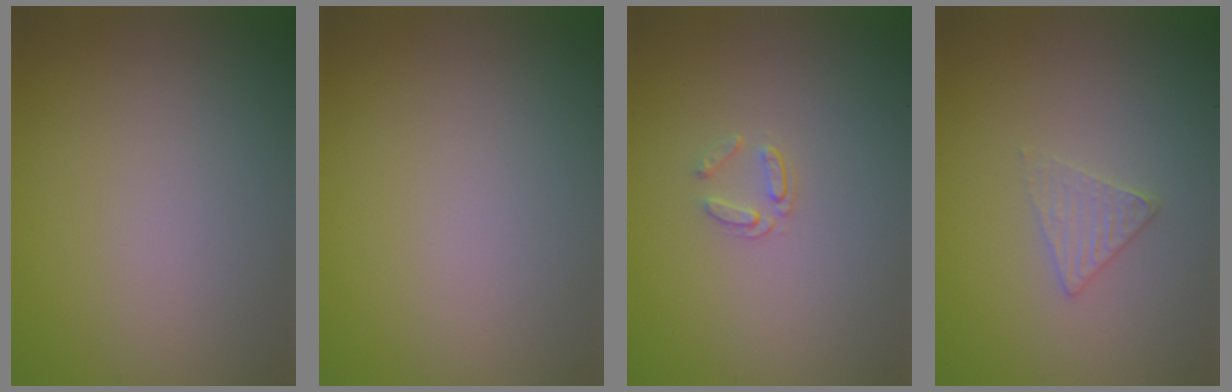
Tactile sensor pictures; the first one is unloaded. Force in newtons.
{"total": 0.0}
{"total": 1.1, "press": 0.7, "slide": 0.9}
{"total": 1.6, "press": 1.6, "slide": 0.2}